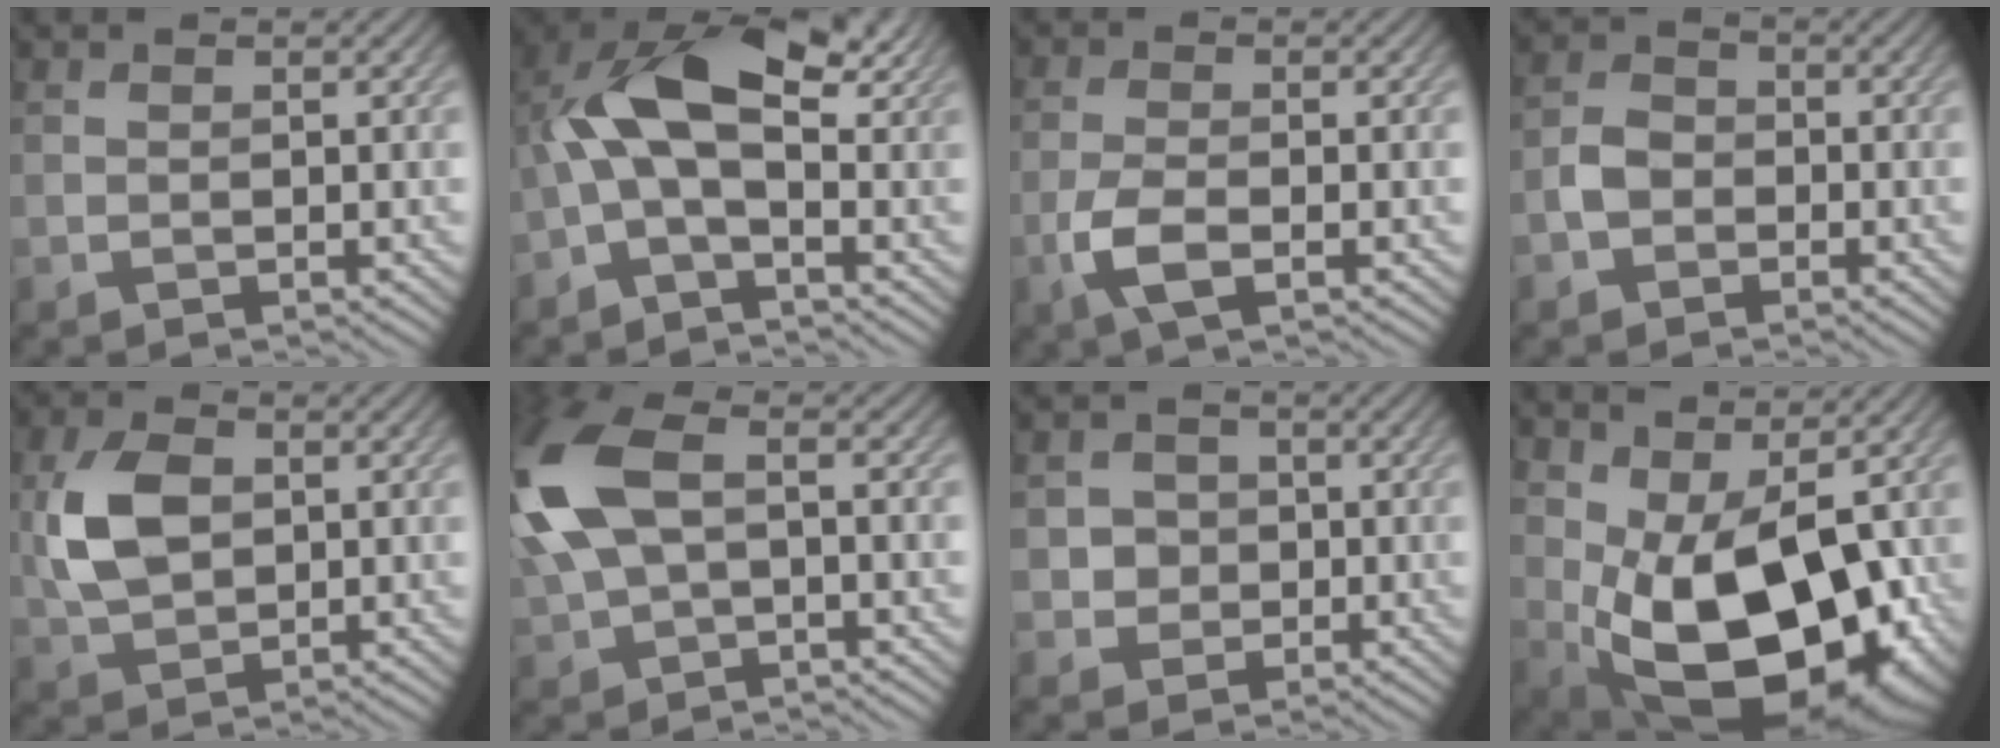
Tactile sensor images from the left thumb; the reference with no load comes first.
{"total": 9.9, "force": [0.1, 4.7, 8.7], "torque": [-0.172, 0.026, -0.011]}
{"total": 4.0, "force": [-1.8, 1.4, 3.3], "torque": [-0.080, -0.002, -0.043]}
{"total": 2.9, "force": [-1.4, 2.2, 1.3], "torque": [-0.027, 0.005, -0.035]}
{"total": 6.7, "force": [0.8, 4.3, 5.1], "torque": [-0.115, 0.006, 0.013]}
{"total": 11.5, "force": [1.1, 5.9, 9.8], "torque": [-0.257, 0.017, 0.013]}
{"total": 3.1, "force": [-0.4, 2.9, 0.8], "torque": [-0.016, -0.002, -0.022]}
{"total": 16.6, "force": [-0.4, 9.6, 13.5], "torque": [-0.191, -0.034, 0.029]}